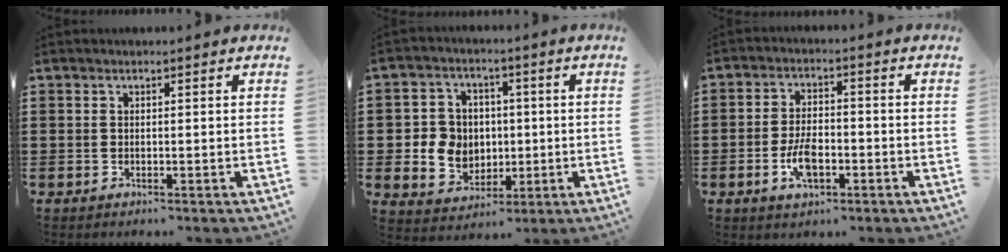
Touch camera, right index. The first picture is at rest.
{"total": 6.4, "force": [0.1, 6.1, 1.7], "torque": [-0.050, 0.013, 0.004]}
{"total": 5.8, "force": [-2.0, 2.8, 4.6], "torque": [-0.105, 0.000, -0.042]}